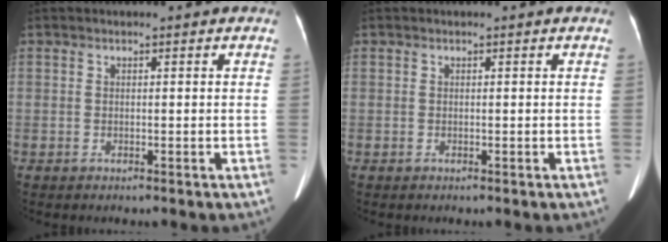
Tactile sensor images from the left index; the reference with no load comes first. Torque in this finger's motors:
{"motor_torque": [0.07, 0.04, 0.02, 0.00]}